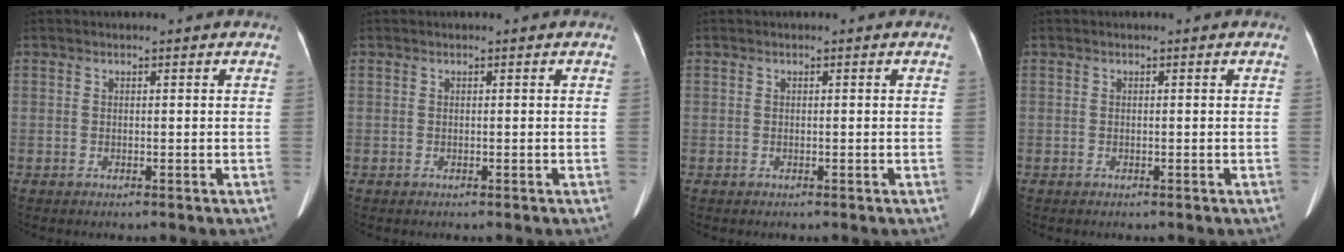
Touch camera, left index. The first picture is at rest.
{"total": 0.0}
{"total": 0.0}
{"total": 0.0}